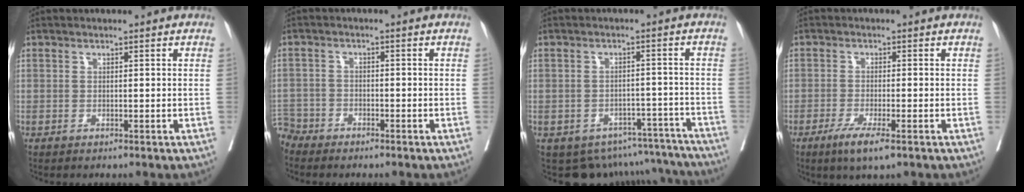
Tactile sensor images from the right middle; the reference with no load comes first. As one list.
[{"total": 4.1, "force": [-3.6, 1.8, -0.7], "torque": [0.015, -0.001, -0.076]}, {"total": 12.7, "force": [-11.1, 6.0, 1.7], "torque": [-0.013, 0.035, -0.121]}, {"total": 4.8, "force": [-2.9, 0.6, 3.8], "torque": [-0.071, -0.012, -0.049]}]